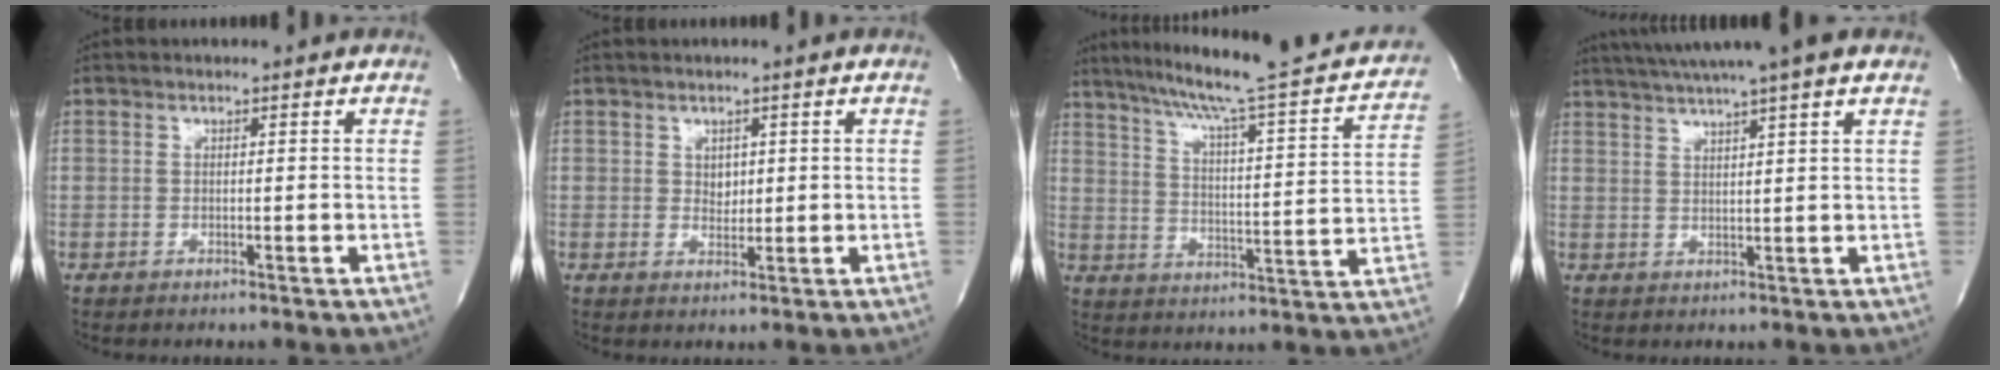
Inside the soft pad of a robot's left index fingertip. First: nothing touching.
{"total": 1.7, "force": [0.2, 1.3, 1.1], "torque": [-0.014, -0.005, 0.006]}
{"total": 25.5, "force": [21.9, 2.0, 12.9], "torque": [-0.200, -0.024, 0.280]}
{"total": 11.6, "force": [9.3, -0.8, 6.9], "torque": [-0.122, 0.024, 0.124]}